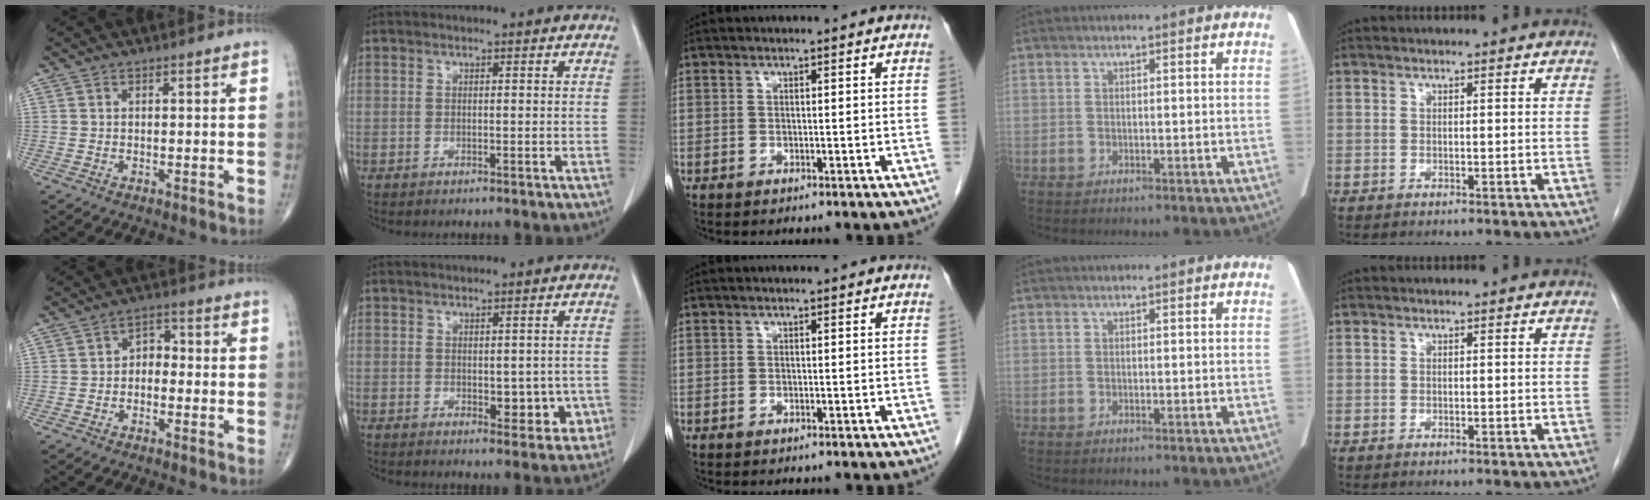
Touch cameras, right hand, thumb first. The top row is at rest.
{"thumb": {"total": 3.8, "force": [-1.0, 2.7, 2.4], "torque": [-0.020, 0.024, -0.029]}, "index": {"total": 5.0, "force": [-0.8, 3.1, 3.8], "torque": [-0.027, 0.001, -0.002]}}